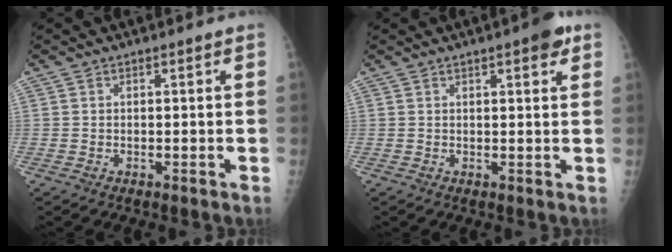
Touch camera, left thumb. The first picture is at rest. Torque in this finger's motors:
{"motor_torque": [1.64, 0.98, 0.70, -0.06, 0.03]}